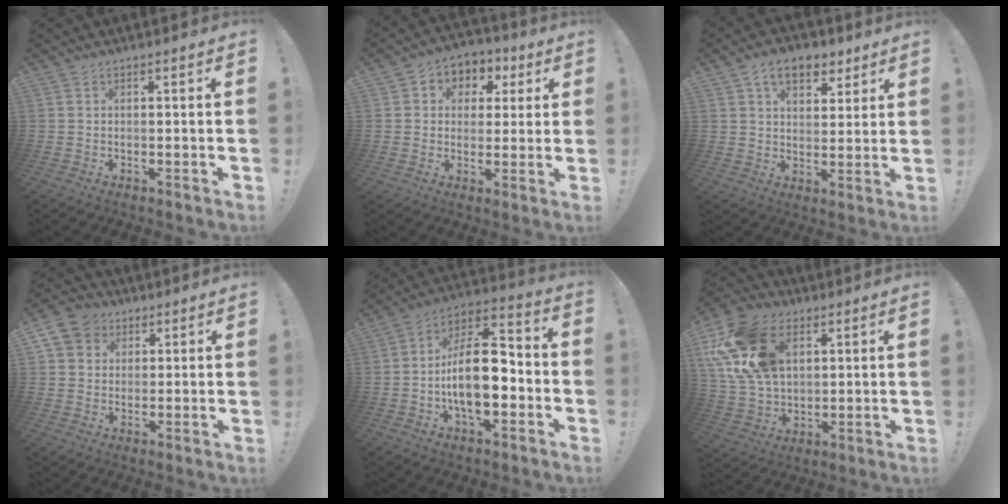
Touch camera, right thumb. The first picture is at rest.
{"total": 6.5, "force": [0.2, 6.2, 2.0], "torque": [-0.020, 0.000, 0.009]}
{"total": 10.4, "force": [5.7, 6.7, 5.5], "torque": [-0.074, -0.019, 0.105]}
{"total": 7.8, "force": [3.0, 6.9, 2.0], "torque": [-0.029, -0.013, 0.062]}
{"total": 18.4, "force": [-4.0, 9.1, 15.5], "torque": [-0.267, 0.019, -0.064]}
{"total": 22.3, "force": [8.0, 15.5, 13.9], "torque": [-0.258, -0.031, 0.151]}